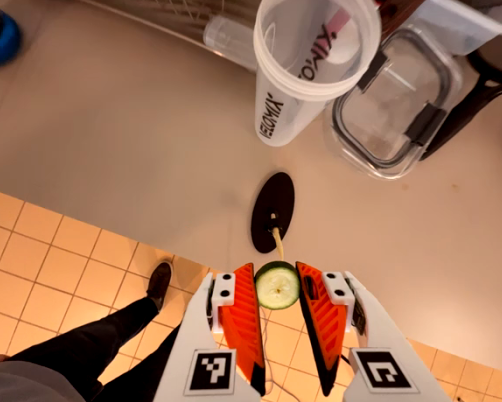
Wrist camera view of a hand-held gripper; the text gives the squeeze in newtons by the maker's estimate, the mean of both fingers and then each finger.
{"total": 8.3, "left": 8.0, "right": 8.5}